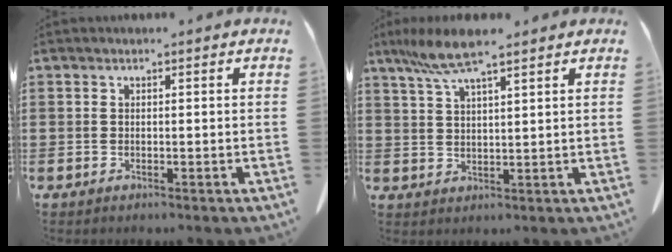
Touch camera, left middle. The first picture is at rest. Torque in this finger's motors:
{"motor_torque": [0.68, 0.15, 0.25, 0.14]}